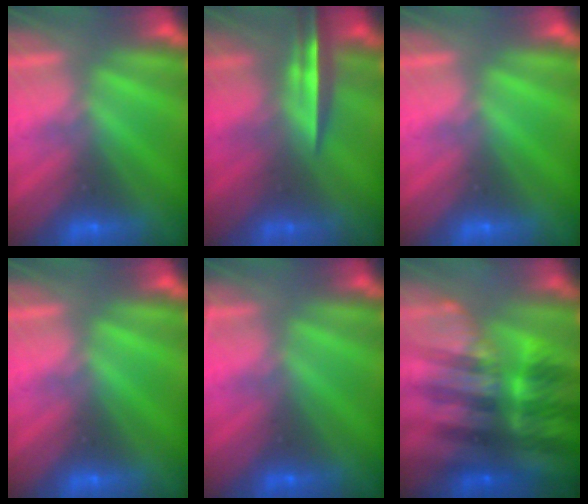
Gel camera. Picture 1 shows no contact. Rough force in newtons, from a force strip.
{"total": 4.4}
{"total": 0.0}
{"total": 0.0}
{"total": 2.4}
{"total": 6.3}